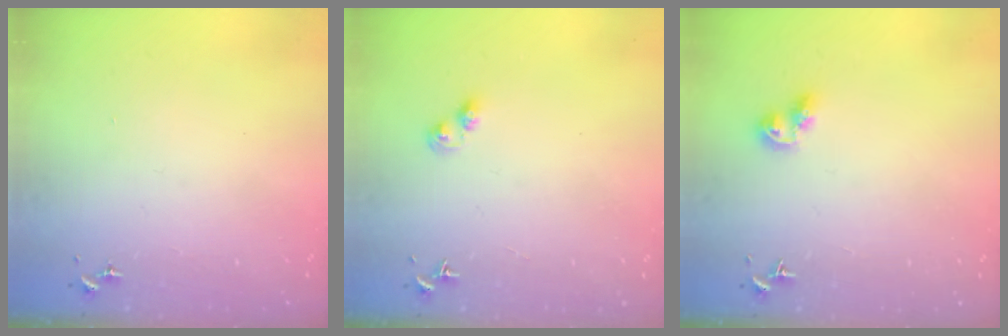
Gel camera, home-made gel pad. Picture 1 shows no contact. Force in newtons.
{"total": 3.3, "press": 3.3, "slide": 0.4}
{"total": 7.1, "press": 7.1, "slide": 0.8}